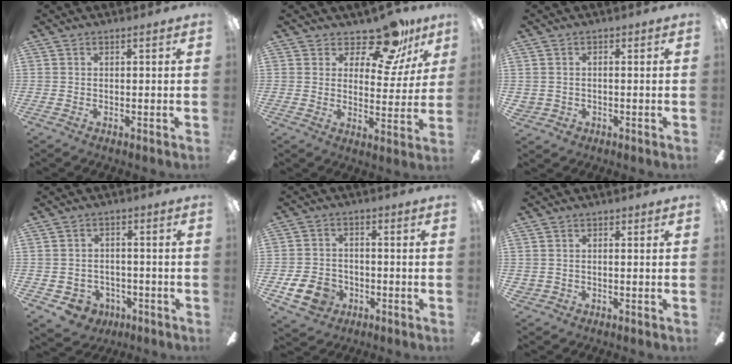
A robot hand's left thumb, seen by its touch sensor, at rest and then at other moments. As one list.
[{"total": 14.9, "force": [11.3, 6.3, 7.4], "torque": [-0.105, -0.073, 0.195]}, {"total": 2.3, "force": [0.2, 2.3, 0.3], "torque": [-0.008, 0.005, 0.003]}, {"total": 5.3, "force": [-1.6, 4.9, 0.9], "torque": [-0.048, 0.011, -0.030]}, {"total": 9.2, "force": [-3.7, 7.2, 4.3], "torque": [-0.098, 0.028, -0.068]}, {"total": 1.8, "force": [0.2, 1.7, 0.3], "torque": [-0.006, 0.003, 0.003]}]